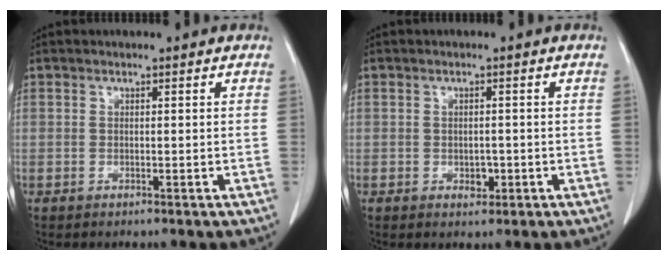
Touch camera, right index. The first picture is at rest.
{"total": 1.8, "force": [-0.6, 1.2, 1.2], "torque": [-0.018, 0.001, -0.003]}